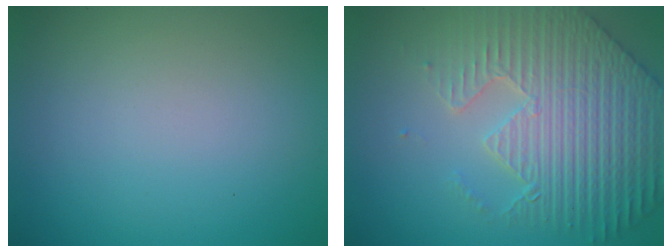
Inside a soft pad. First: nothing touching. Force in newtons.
{"total": 7.1, "press": 5.8, "slide": 4.0}